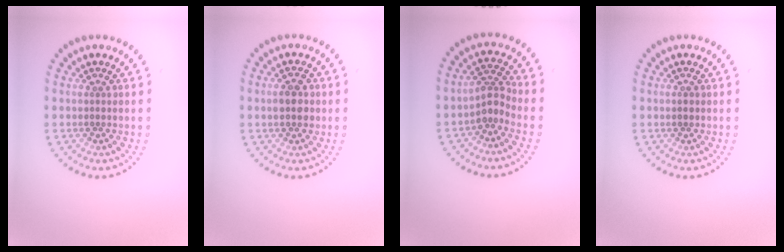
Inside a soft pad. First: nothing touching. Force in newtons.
{"total": 2.5, "press": 2.4, "slide": 0.1}
{"total": 2.3, "press": 1.6, "slide": 1.7}
{"total": 0.9, "press": 0.9, "slide": 0.1}